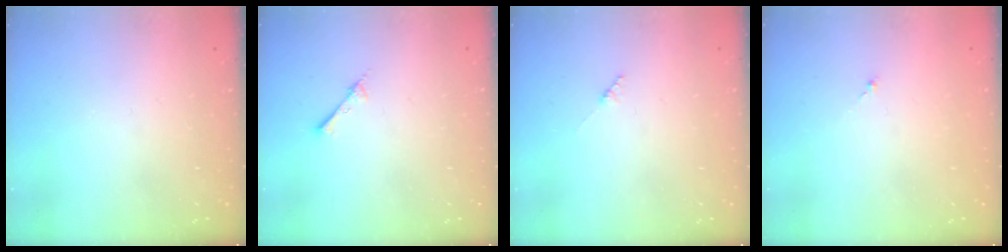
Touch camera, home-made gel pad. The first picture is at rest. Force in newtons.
{"total": 2.8, "press": 2.8, "slide": 0.3}
{"total": 1.9, "press": 1.9, "slide": 0.2}
{"total": 1.0, "press": 0.8, "slide": 0.5}